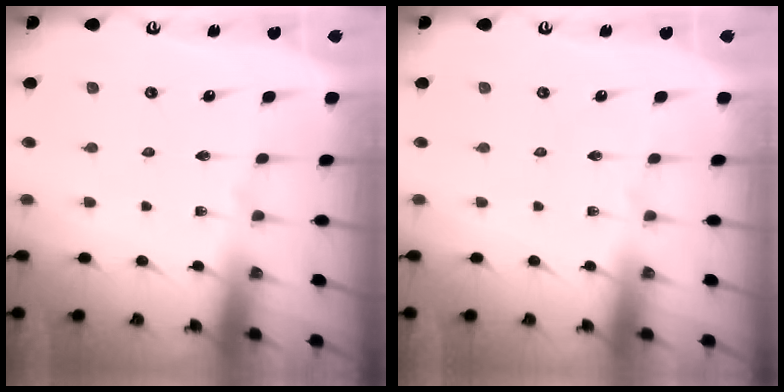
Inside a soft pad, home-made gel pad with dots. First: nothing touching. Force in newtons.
{"total": 0.0}